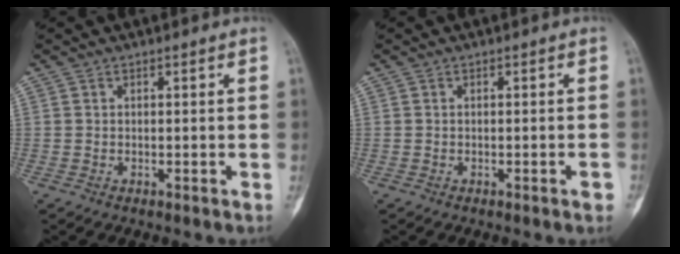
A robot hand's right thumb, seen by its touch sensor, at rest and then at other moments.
{"total": 1.2, "force": [-0.6, 0.1, 1.0], "torque": [-0.014, 0.001, -0.009]}